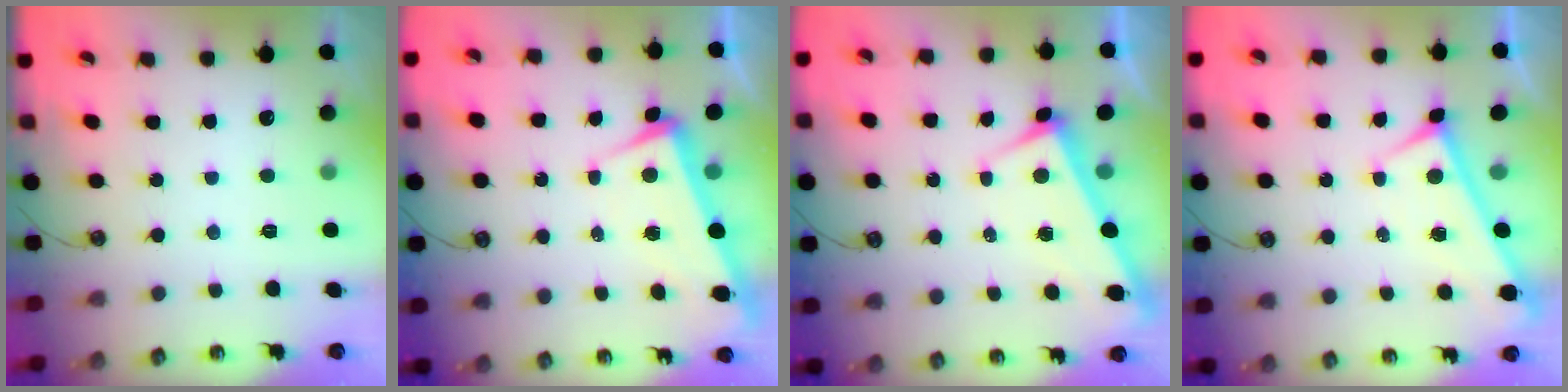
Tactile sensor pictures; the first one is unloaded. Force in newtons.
{"total": 3.8, "press": 3.5, "slide": 1.5}
{"total": 3.8, "press": 3.8, "slide": 0.1}
{"total": 0.0}